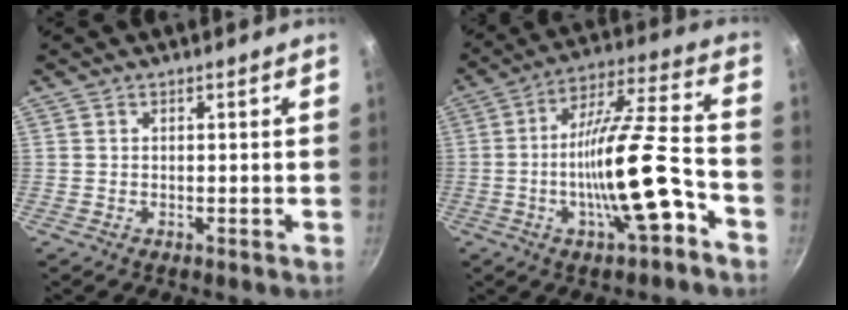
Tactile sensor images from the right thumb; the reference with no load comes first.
{"total": 17.3, "force": [-6.3, 4.2, 15.6], "torque": [-0.247, 0.044, -0.114]}